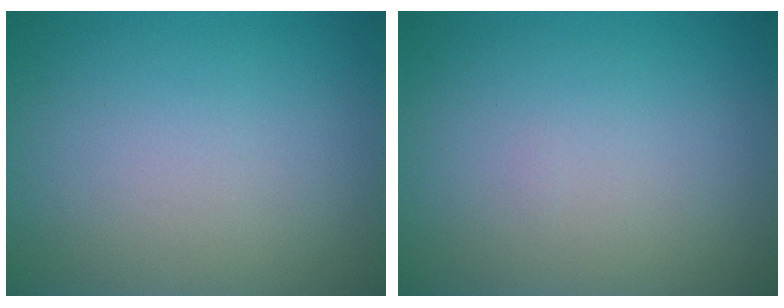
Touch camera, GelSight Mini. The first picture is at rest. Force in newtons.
{"total": 0.0}